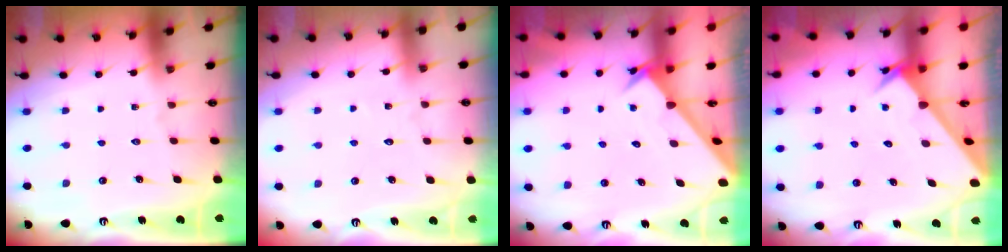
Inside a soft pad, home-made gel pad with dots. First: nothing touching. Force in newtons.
{"total": 2.2, "press": 2.2, "slide": 0.2}
{"total": 2.5, "press": 2.5, "slide": 0.2}
{"total": 2.9, "press": 2.9, "slide": 0.1}